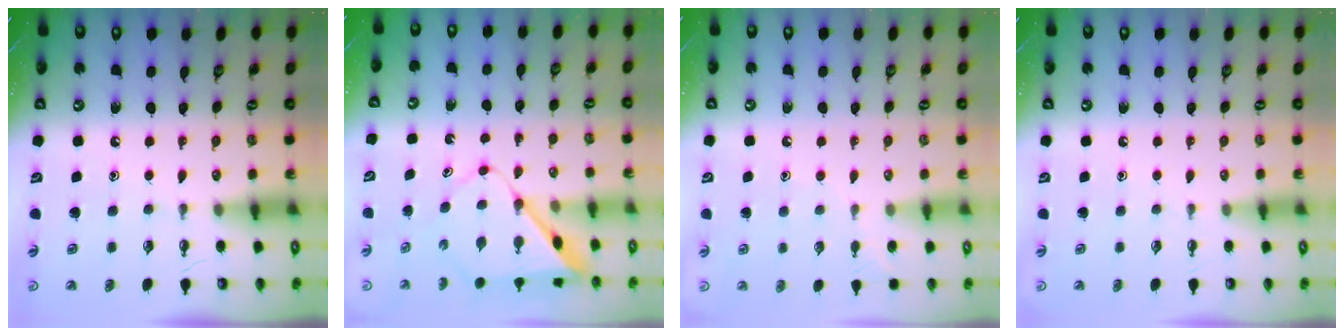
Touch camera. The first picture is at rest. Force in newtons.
{"total": 8.0, "press": 8.0, "slide": 0.7}
{"total": 4.1, "press": 4.1, "slide": 0.4}
{"total": 0.0}